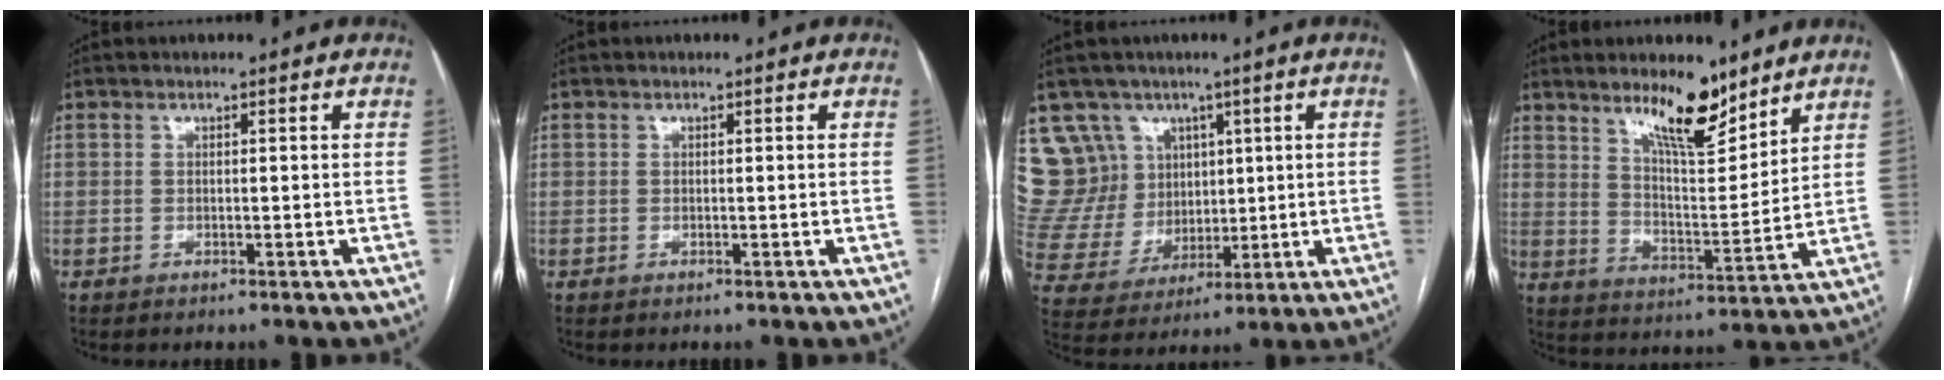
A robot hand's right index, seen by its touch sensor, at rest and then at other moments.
{"total": 0.0}
{"total": 13.2, "force": [7.4, 10.7, 1.9], "torque": [-0.063, 0.057, 0.166]}
{"total": 10.7, "force": [7.9, 2.4, 6.8], "torque": [-0.115, -0.012, 0.140]}